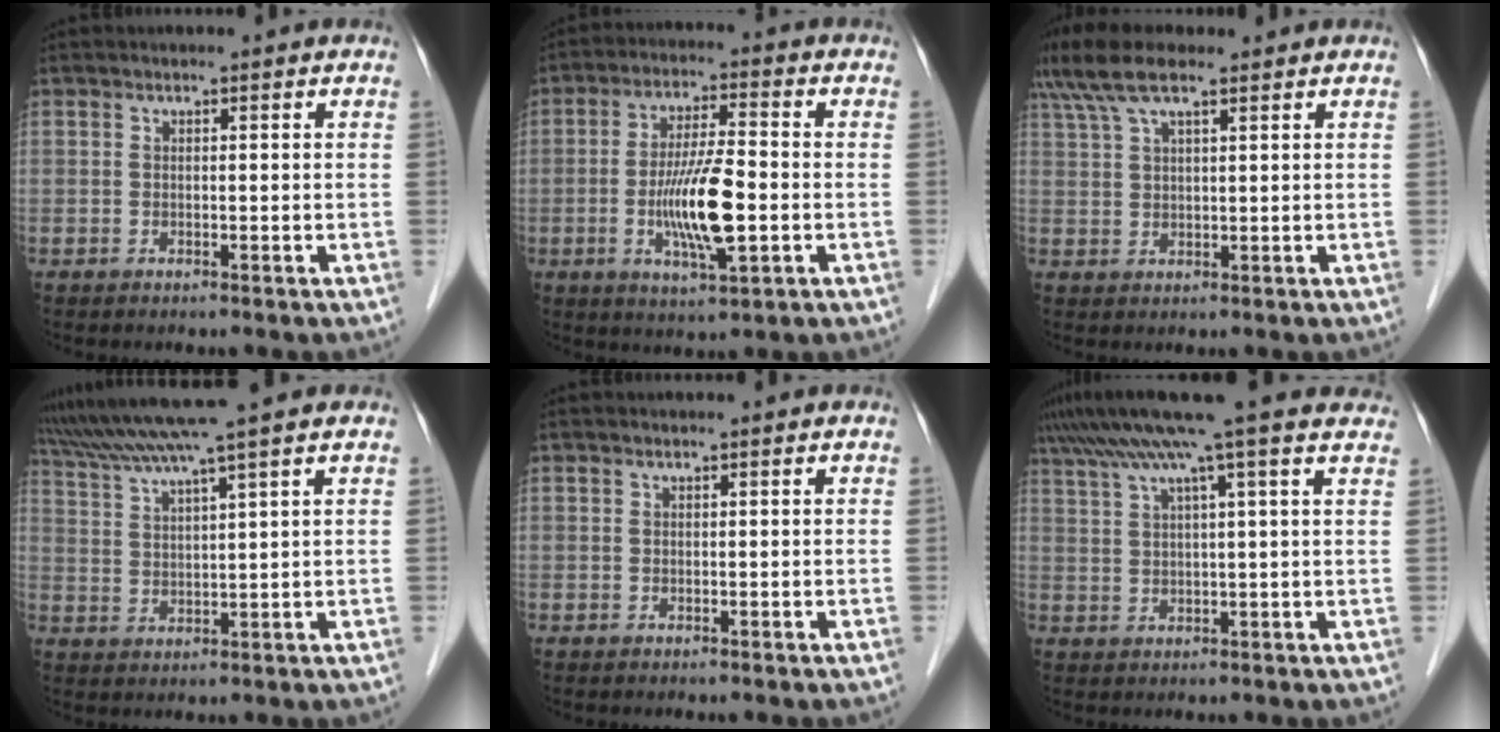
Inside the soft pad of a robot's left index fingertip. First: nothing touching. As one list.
[{"total": 10.1, "force": [-2.2, 1.5, 9.8], "torque": [-0.186, -0.010, -0.044]}, {"total": 8.5, "force": [6.2, 2.0, 5.4], "torque": [-0.115, 0.035, 0.114]}, {"total": 10.7, "force": [8.8, -1.6, 5.9], "torque": [-0.108, 0.025, 0.144]}, {"total": 0.0}, {"total": 14.2, "force": [11.0, -0.7, 9.0], "torque": [-0.156, 0.052, 0.146]}]